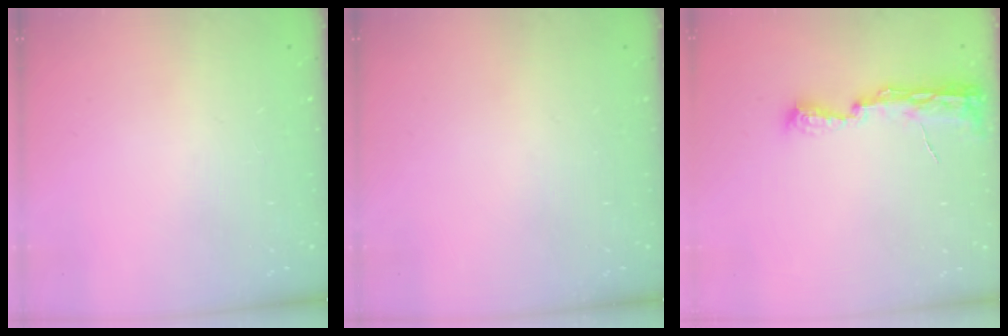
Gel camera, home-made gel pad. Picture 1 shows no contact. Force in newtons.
{"total": 0.0}
{"total": 8.2, "press": 8.2, "slide": 1.0}